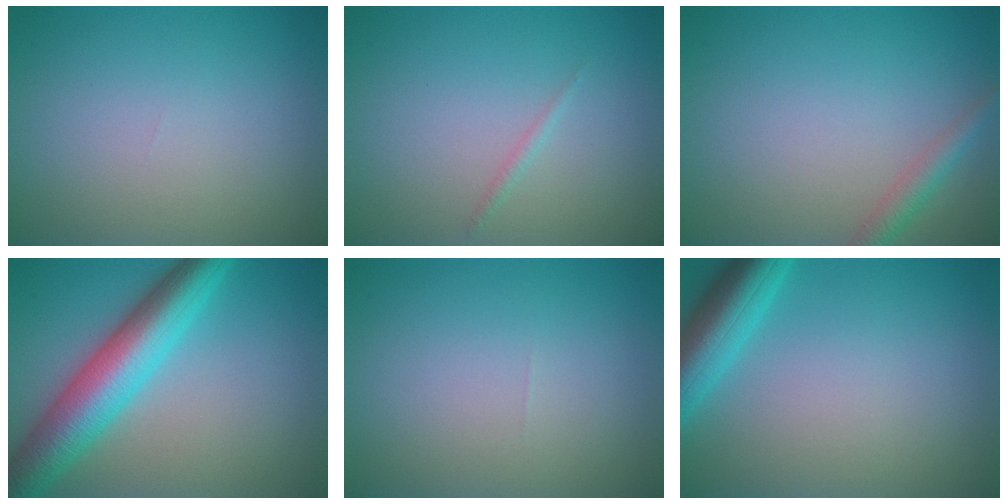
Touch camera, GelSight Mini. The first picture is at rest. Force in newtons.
{"total": 0.6, "press": 0.6, "slide": 0.0}
{"total": 2.0, "press": 2.0, "slide": 0.1}
{"total": 8.3, "press": 8.3, "slide": 0.1}
{"total": 0.0}
{"total": 5.5, "press": 5.5, "slide": 0.3}